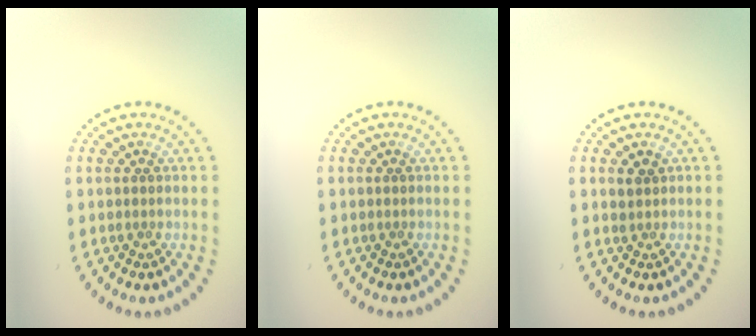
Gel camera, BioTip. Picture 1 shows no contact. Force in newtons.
{"total": 0.0}
{"total": 1.1, "press": 1.0, "slide": 0.6}